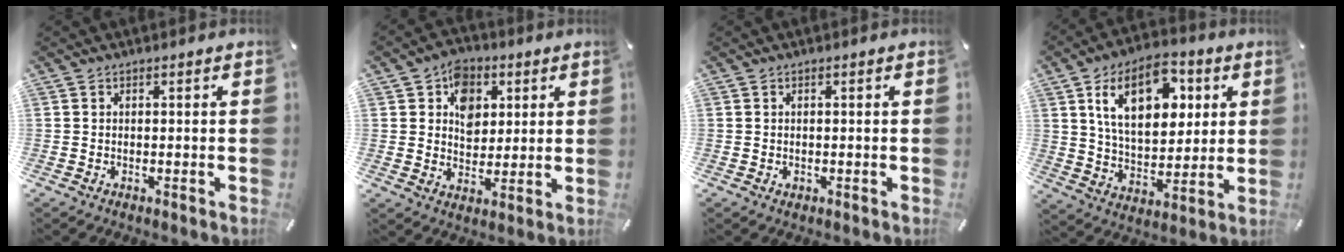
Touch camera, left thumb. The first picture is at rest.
{"total": 8.2, "force": [2.5, 6.9, 3.7], "torque": [-0.051, 0.003, 0.042]}
{"total": 0.8, "force": [-0.1, 0.7, 0.4], "torque": [-0.007, 0.004, -0.003]}
{"total": 17.7, "force": [7.4, 10.6, 12.0], "torque": [-0.201, -0.011, 0.127]}